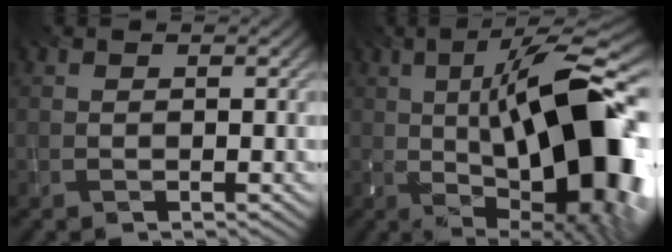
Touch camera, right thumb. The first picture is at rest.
{"total": 16.4, "force": [-0.8, 5.1, 15.6], "torque": [-0.214, 0.025, -0.026]}